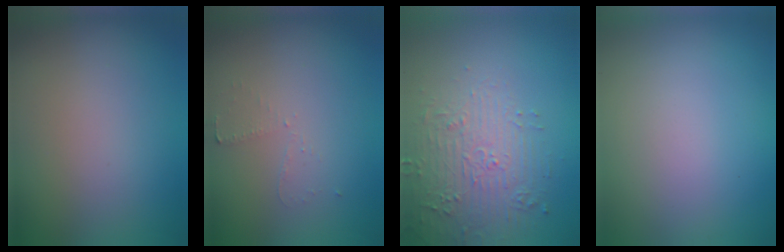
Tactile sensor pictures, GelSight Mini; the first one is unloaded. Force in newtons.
{"total": 1.2, "press": 1.1, "slide": 0.3}
{"total": 4.7, "press": 4.6, "slide": 1.0}
{"total": 0.0}